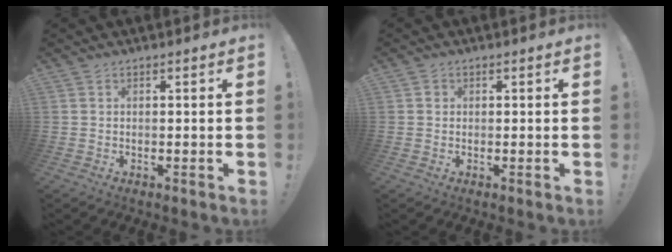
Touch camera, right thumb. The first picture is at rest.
{"total": 1.0, "force": [0.2, 1.0, 0.4], "torque": [0.000, 0.001, 0.002]}